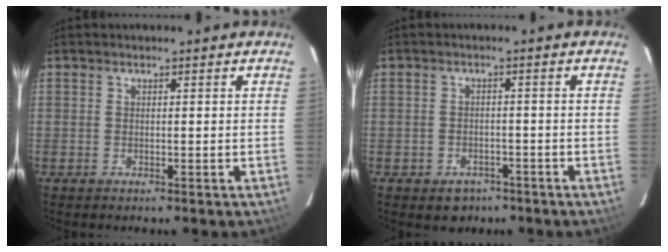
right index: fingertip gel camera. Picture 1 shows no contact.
{"total": 4.4, "force": [-2.7, 3.3, 1.0], "torque": [-0.028, 0.006, -0.028]}